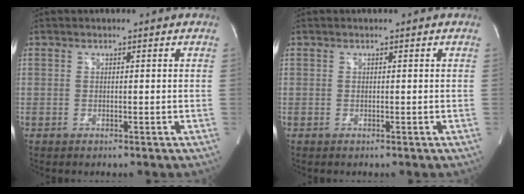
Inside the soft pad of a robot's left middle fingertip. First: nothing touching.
{"total": 0.0}